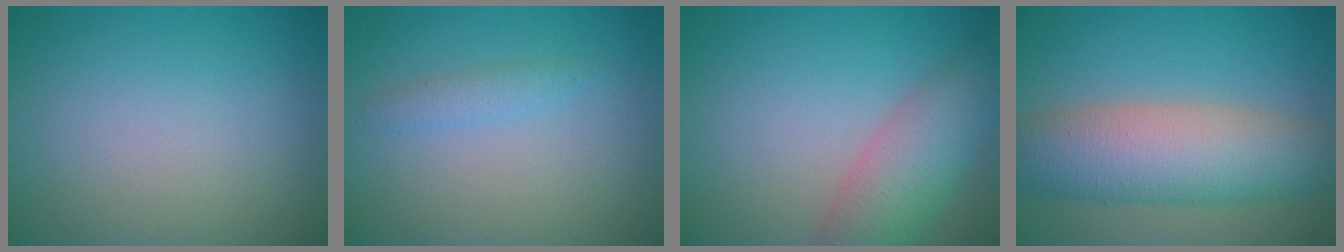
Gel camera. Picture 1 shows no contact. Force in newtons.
{"total": 1.3, "press": 1.3, "slide": 0.1}
{"total": 5.7, "press": 5.7, "slide": 0.3}
{"total": 8.6, "press": 8.6, "slide": 0.2}